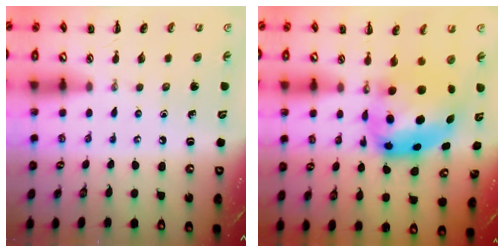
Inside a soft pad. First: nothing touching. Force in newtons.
{"total": 8.6, "press": 8.4, "slide": 2.1}